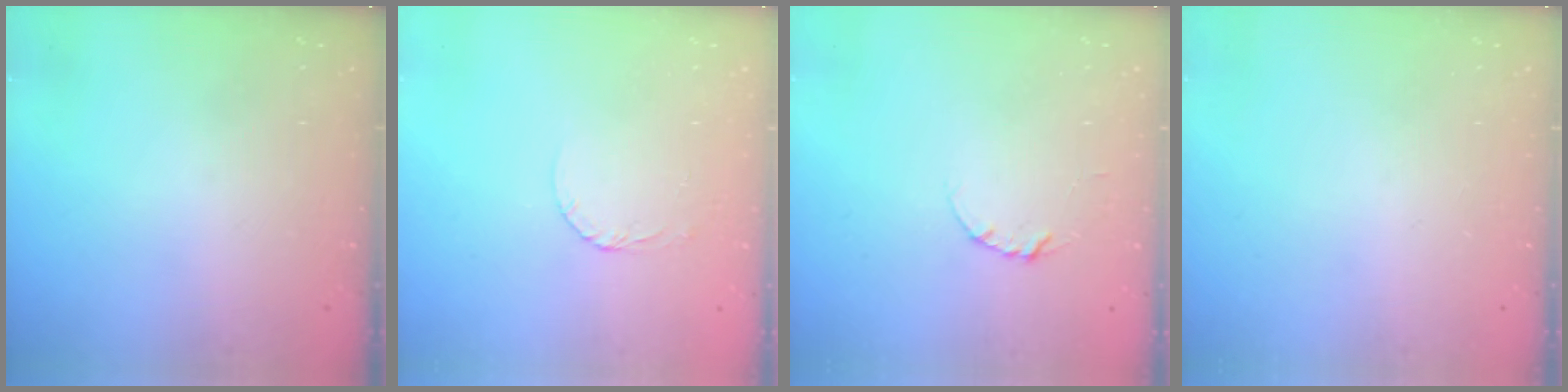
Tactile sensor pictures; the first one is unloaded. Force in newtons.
{"total": 2.6, "press": 2.6, "slide": 0.1}
{"total": 3.7, "press": 3.7, "slide": 0.4}
{"total": 0.0}